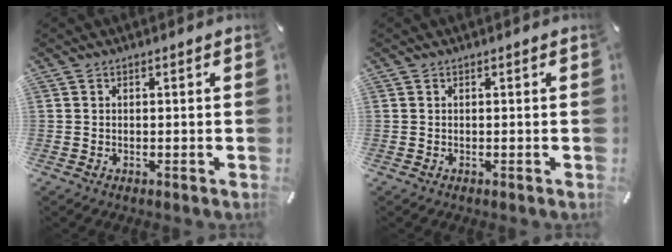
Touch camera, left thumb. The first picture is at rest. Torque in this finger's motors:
{"motor_torque": [0.10, -0.08, -0.18, -0.19, -0.01]}